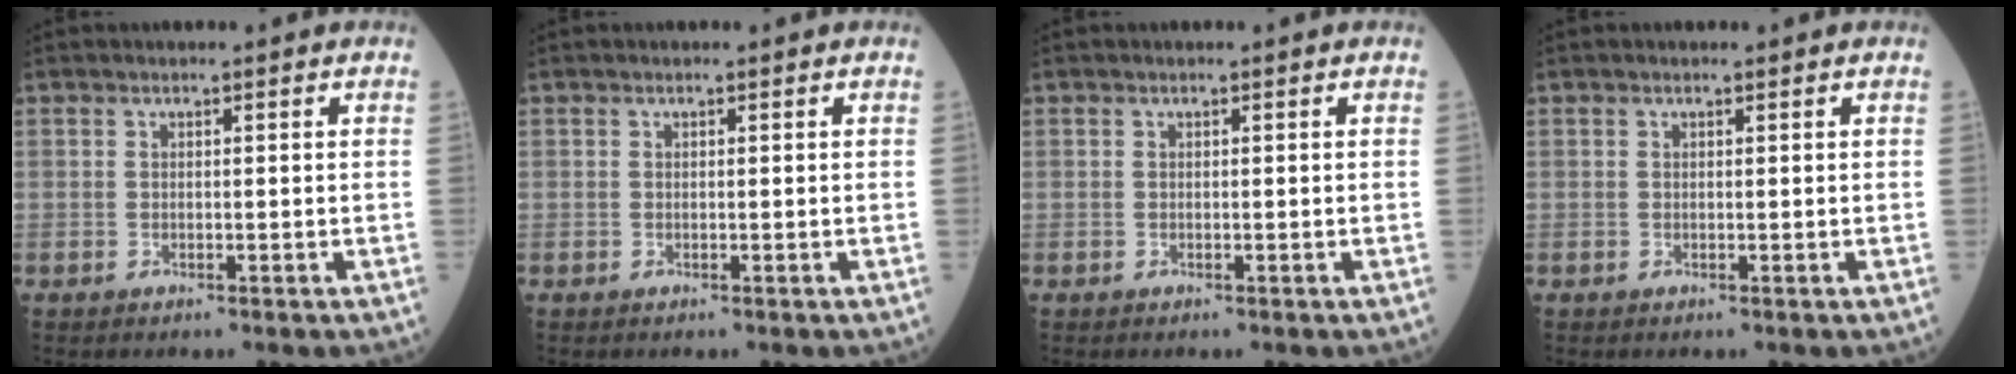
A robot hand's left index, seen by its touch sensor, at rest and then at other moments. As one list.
[{"total": 0.0}, {"total": 0.0}, {"total": 0.0}]